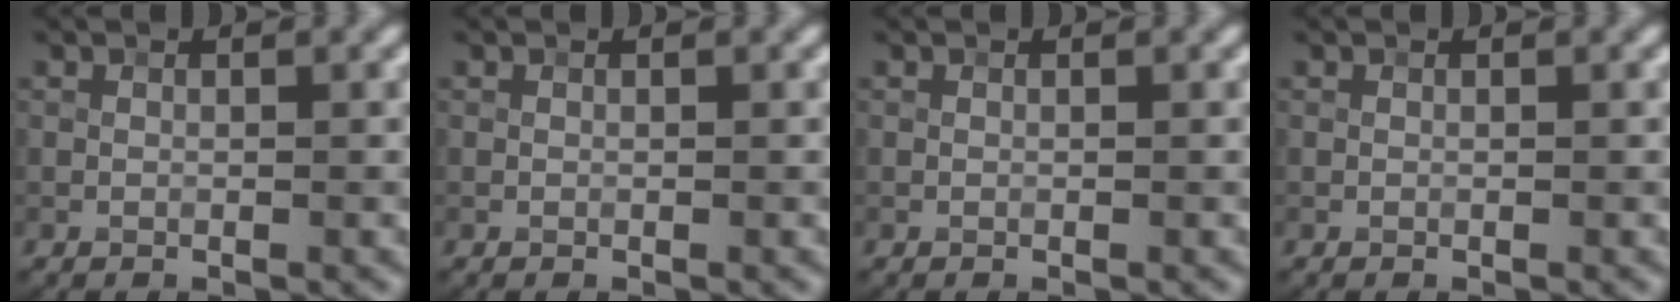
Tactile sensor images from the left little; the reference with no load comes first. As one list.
[{"total": 0.0}, {"total": 0.0}, {"total": 0.0}]